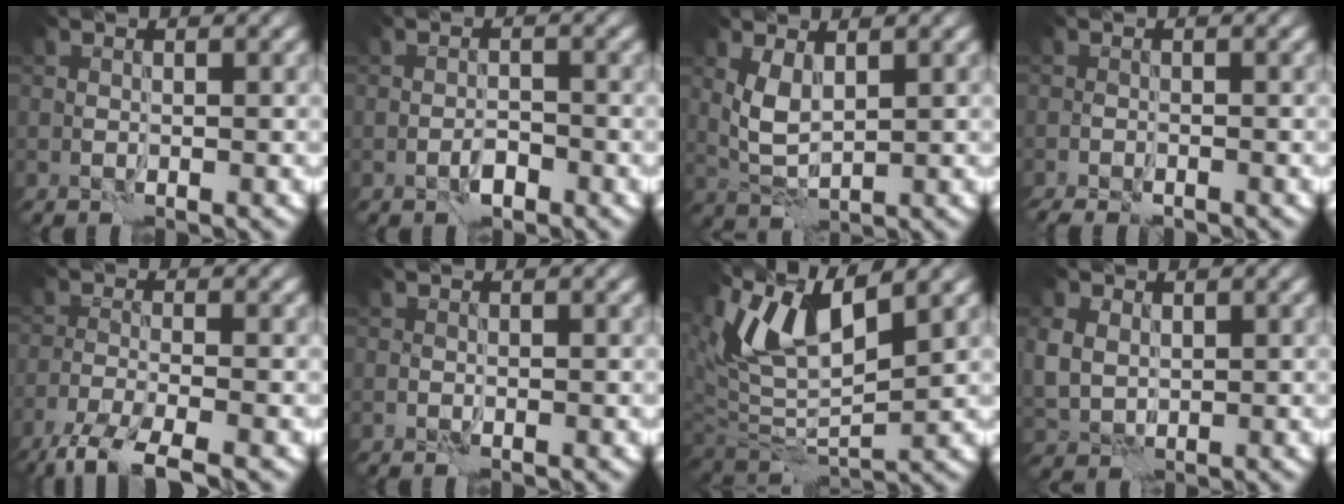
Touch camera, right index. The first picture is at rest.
{"total": 1.4, "force": [-0.9, 0.6, 0.8], "torque": [-0.011, 0.004, -0.017]}
{"total": 2.8, "force": [1.2, 1.3, 2.2], "torque": [-0.055, -0.002, 0.028]}
{"total": 2.2, "force": [-2.0, 0.6, 0.8], "torque": [-0.021, -0.002, -0.034]}
{"total": 5.2, "force": [-4.1, 1.0, 3.1], "torque": [-0.055, -0.010, -0.082]}
{"total": 0.0}
{"total": 8.5, "force": [5.3, 2.8, 6.0], "torque": [-0.122, 0.000, 0.097]}
{"total": 3.2, "force": [1.0, 2.7, 1.6], "torque": [-0.046, -0.003, 0.023]}